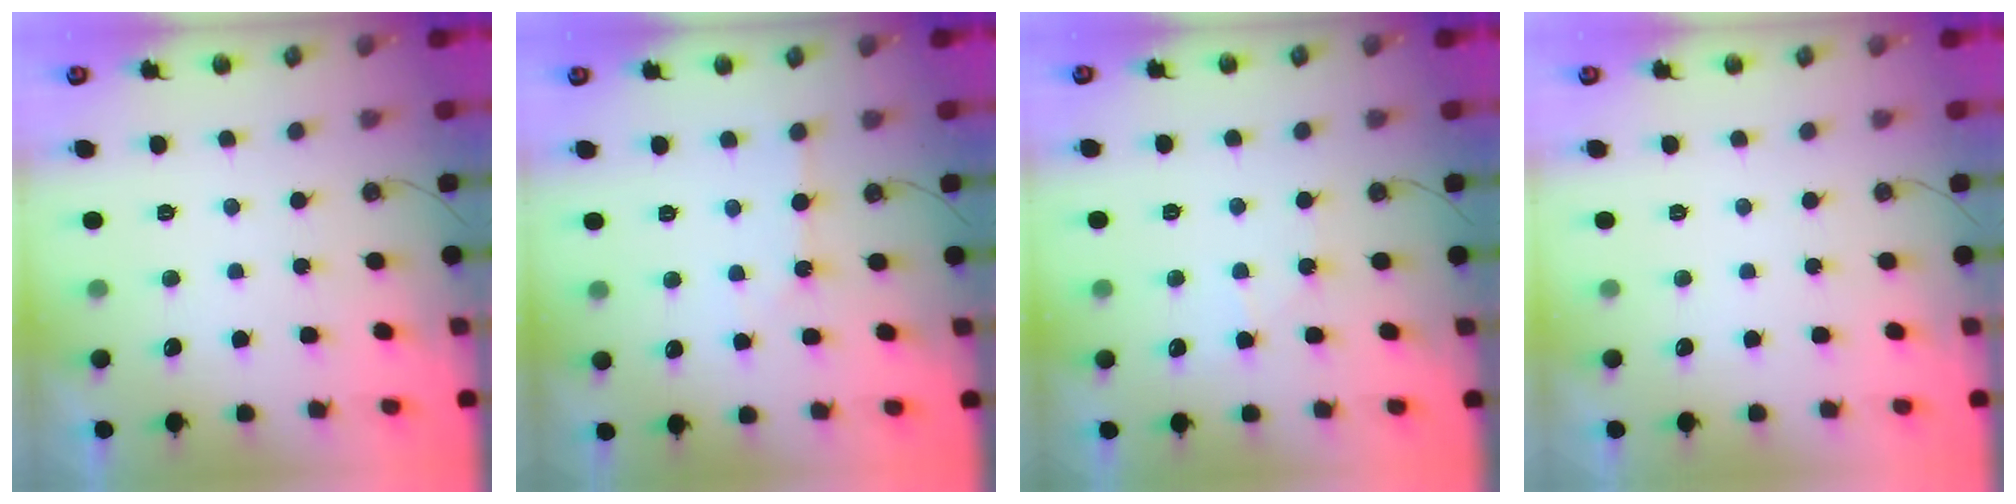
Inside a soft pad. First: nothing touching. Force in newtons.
{"total": 2.7, "press": 2.7, "slide": 0.4}
{"total": 4.8, "press": 4.7, "slide": 0.7}
{"total": 0.0}